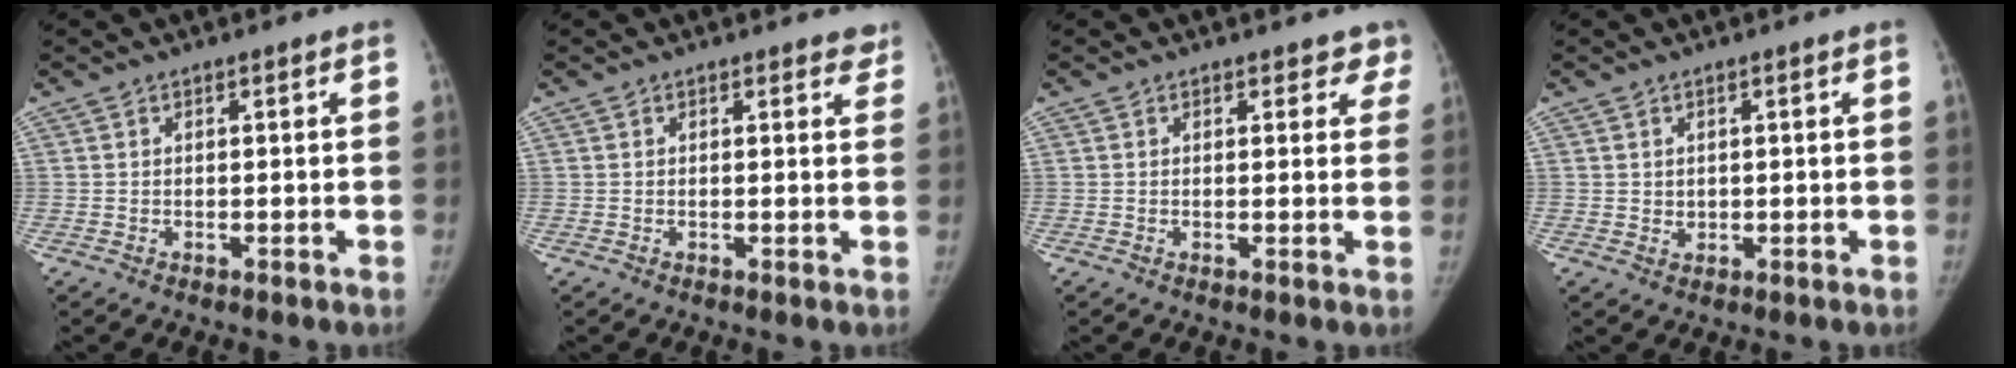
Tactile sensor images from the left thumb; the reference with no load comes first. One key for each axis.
{"total": 2.4, "fx": 2.0, "fy": 1.2, "fz": 0.6, "tx": 0.020, "ty": -0.008, "tz": 0.009}
{"total": 3.7, "fx": 2.9, "fy": 2.0, "fz": 0.9, "tx": 0.033, "ty": -0.011, "tz": 0.019}
{"total": 1.2, "fx": 0.4, "fy": 1.1, "fz": 0.3, "tx": 0.003, "ty": -0.002, "tz": 0.008}